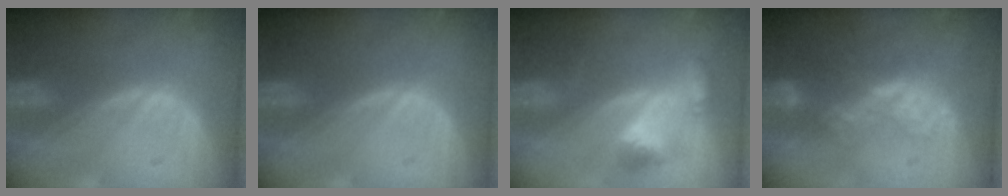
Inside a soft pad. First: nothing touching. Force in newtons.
{"total": 0.0}
{"total": 5.7, "press": 5.2, "slide": 2.3}
{"total": 6.5, "press": 5.6, "slide": 3.2}